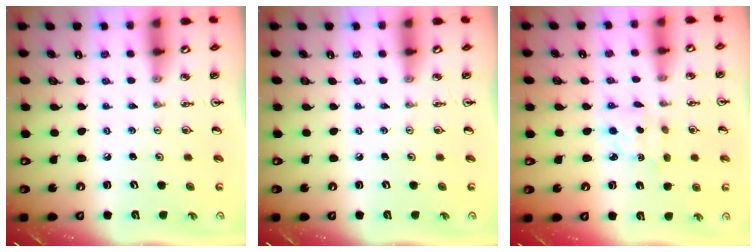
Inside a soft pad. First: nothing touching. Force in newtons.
{"total": 0.0}
{"total": 2.8, "press": 2.7, "slide": 0.7}